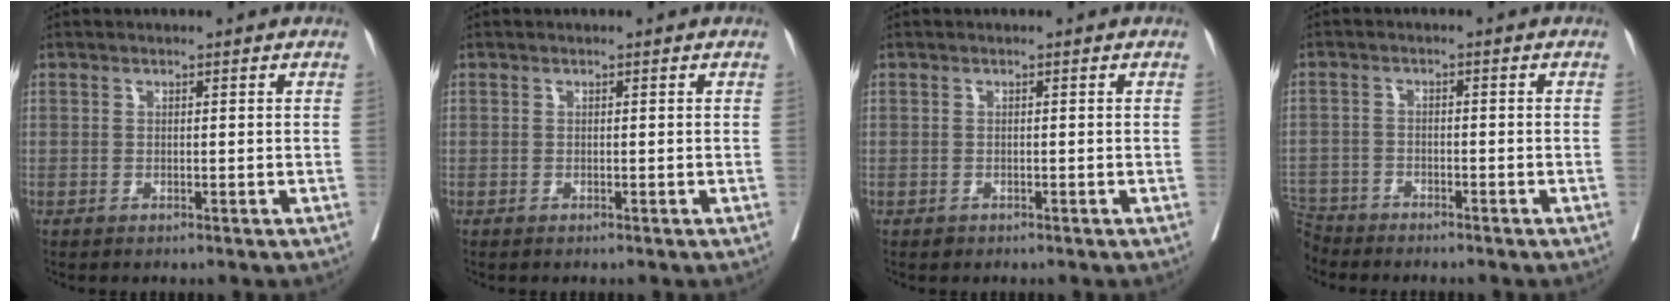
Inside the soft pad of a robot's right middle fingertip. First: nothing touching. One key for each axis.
{"total": 0.0}
{"total": 0.5, "fx": -0.3, "fy": 0.4, "fz": 0.1, "tx": -0.003, "ty": 0.002, "tz": -0.003}
{"total": 5.3, "fx": -5.1, "fy": 1.3, "fz": -0.4, "tx": 0.010, "ty": -0.008, "tz": -0.099}